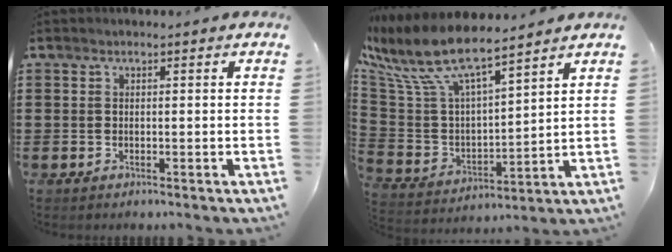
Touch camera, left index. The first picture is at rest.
{"total": 10.0, "force": [7.9, 2.3, 5.6], "torque": [-0.149, -0.049, 0.135]}